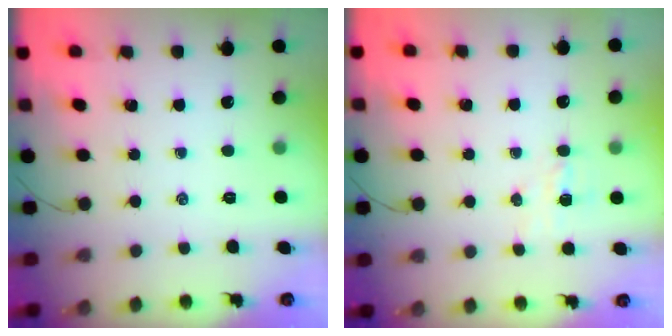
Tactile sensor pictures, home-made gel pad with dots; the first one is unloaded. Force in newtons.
{"total": 3.5, "press": 3.3, "slide": 1.1}